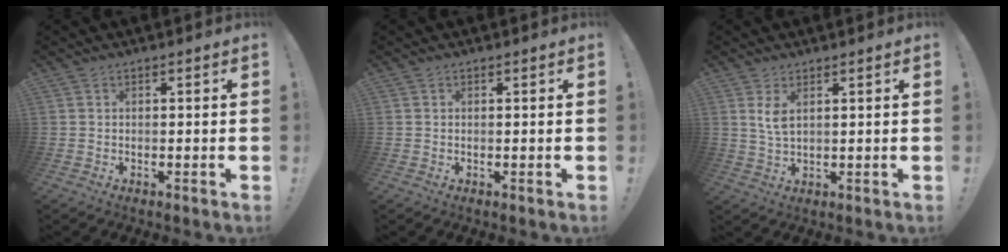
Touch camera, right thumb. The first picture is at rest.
{"total": 0.0}
{"total": 4.2, "force": [1.9, 1.6, 3.4], "torque": [-0.064, -0.010, 0.028]}